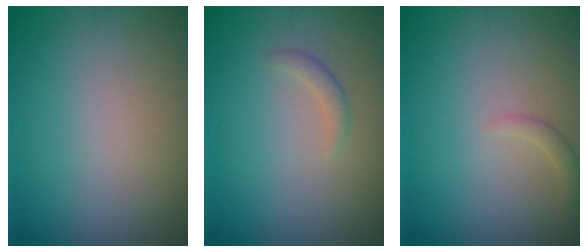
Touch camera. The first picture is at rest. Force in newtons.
{"total": 1.1, "press": 1.1, "slide": 0.1}
{"total": 1.2, "press": 1.2, "slide": 0.1}